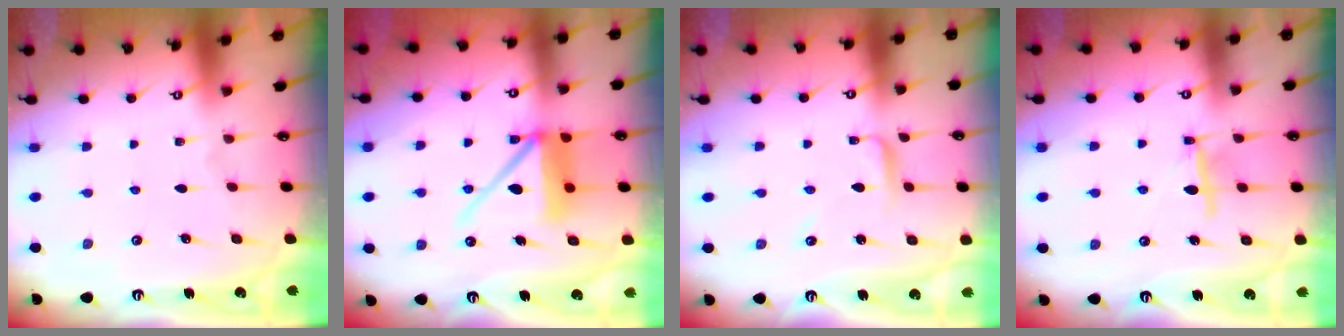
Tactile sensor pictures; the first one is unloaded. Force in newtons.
{"total": 12.0, "press": 11.9, "slide": 1.3}
{"total": 3.0, "press": 3.0, "slide": 0.4}
{"total": 6.1, "press": 6.1, "slide": 0.4}